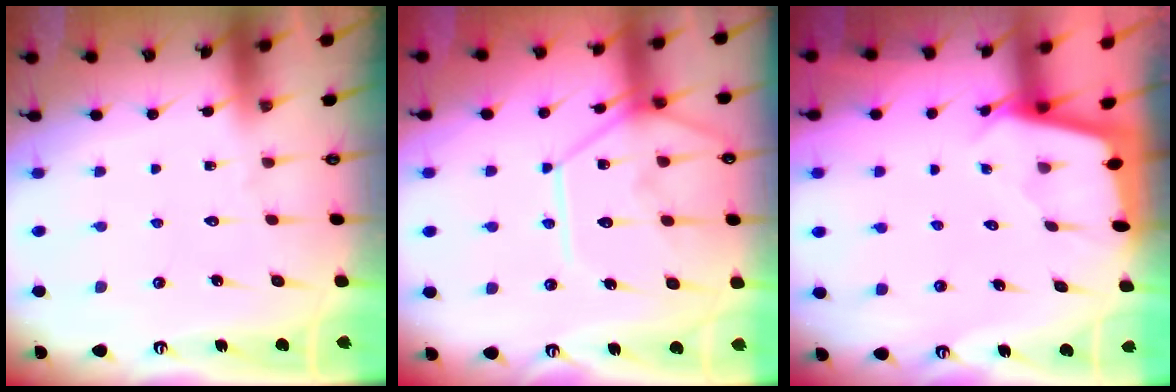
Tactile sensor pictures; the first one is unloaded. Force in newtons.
{"total": 13.7, "press": 13.6, "slide": 1.6}
{"total": 1.9, "press": 1.9, "slide": 0.2}